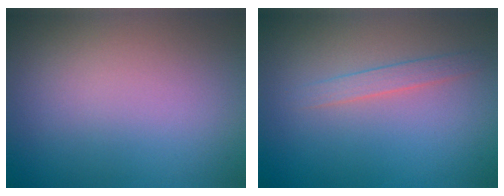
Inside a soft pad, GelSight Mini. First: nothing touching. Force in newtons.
{"total": 1.5, "press": 1.5, "slide": 0.1}